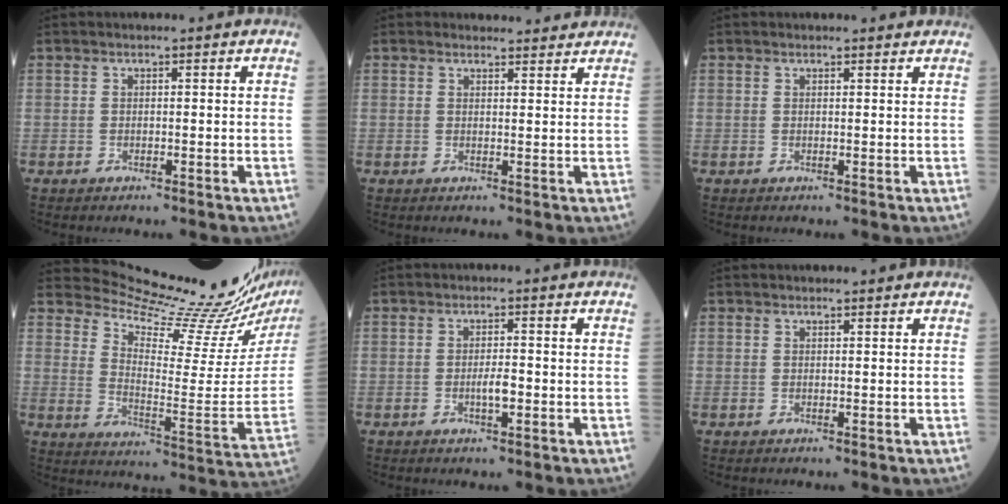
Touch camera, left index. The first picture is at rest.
{"total": 4.3, "force": [4.1, 1.2, 0.3], "torque": [0.001, 0.004, 0.041]}
{"total": 2.0, "force": [1.9, 0.5, 0.1], "torque": [-0.006, 0.004, 0.018]}
{"total": 19.8, "force": [19.2, -0.9, 4.9], "torque": [-0.091, -0.130, 0.254]}
{"total": 2.2, "force": [-0.8, 0.4, 2.0], "torque": [-0.034, -0.002, -0.015]}
{"total": 0.9, "force": [0.9, 0.1, 0.1], "torque": [-0.006, 0.004, 0.013]}